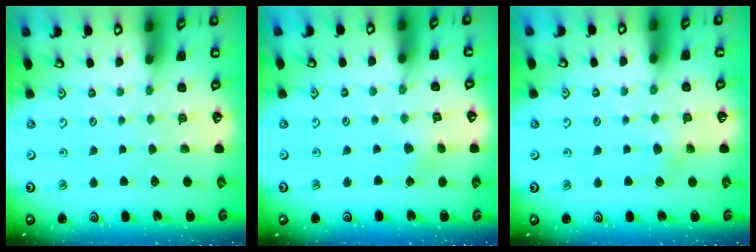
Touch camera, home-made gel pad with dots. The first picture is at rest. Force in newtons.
{"total": 2.1, "press": 2.1, "slide": 0.3}
{"total": 4.4, "press": 4.4, "slide": 0.5}